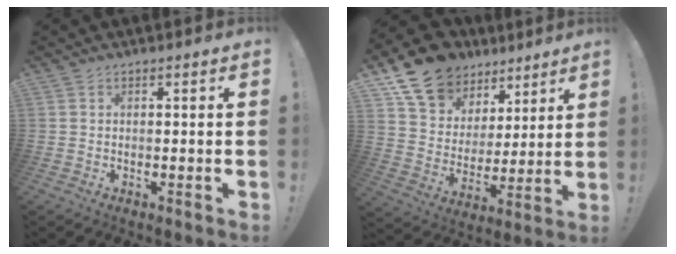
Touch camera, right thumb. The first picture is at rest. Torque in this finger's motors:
{"motor_torque": [-0.34, 1.55, 0.18, 0.52, 0.08]}